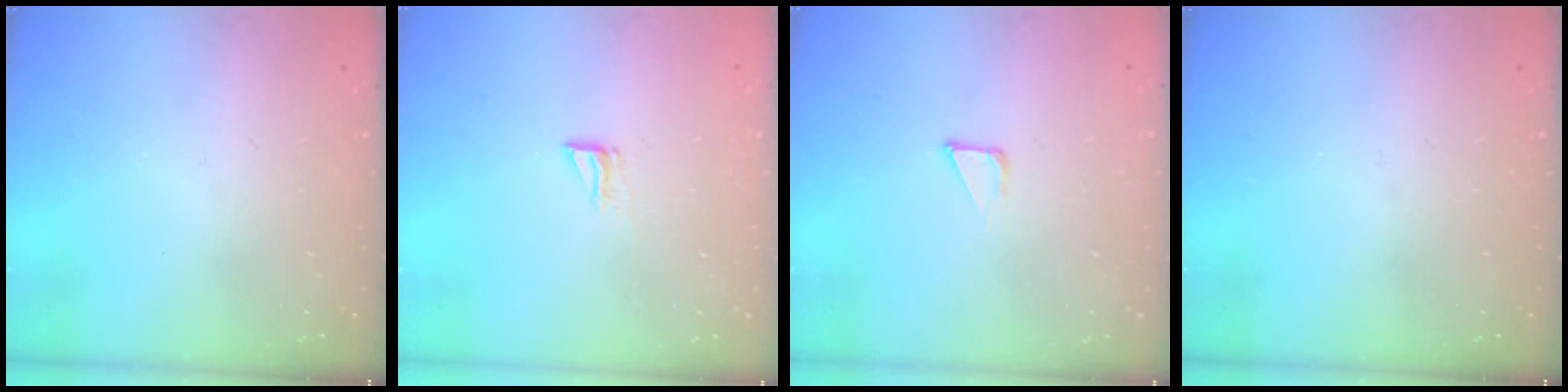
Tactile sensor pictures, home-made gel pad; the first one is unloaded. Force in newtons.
{"total": 4.6, "press": 4.5, "slide": 0.5}
{"total": 2.9, "press": 2.9, "slide": 0.3}
{"total": 0.0}